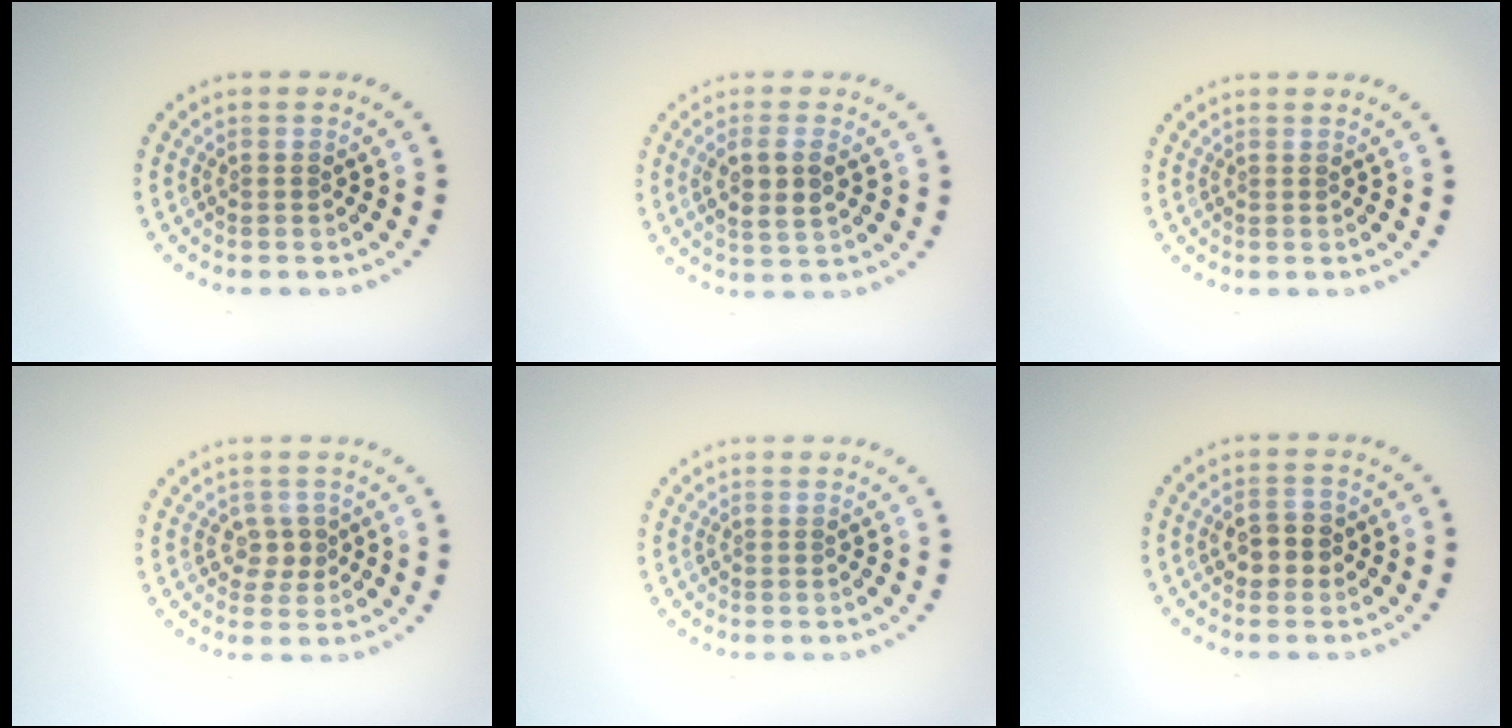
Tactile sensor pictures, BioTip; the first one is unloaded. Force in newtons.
{"total": 3.0, "press": 2.8, "slide": 0.9}
{"total": 0.0}
{"total": 1.7, "press": 1.6, "slide": 0.6}
{"total": 0.0}
{"total": 2.5, "press": 2.5, "slide": 0.2}